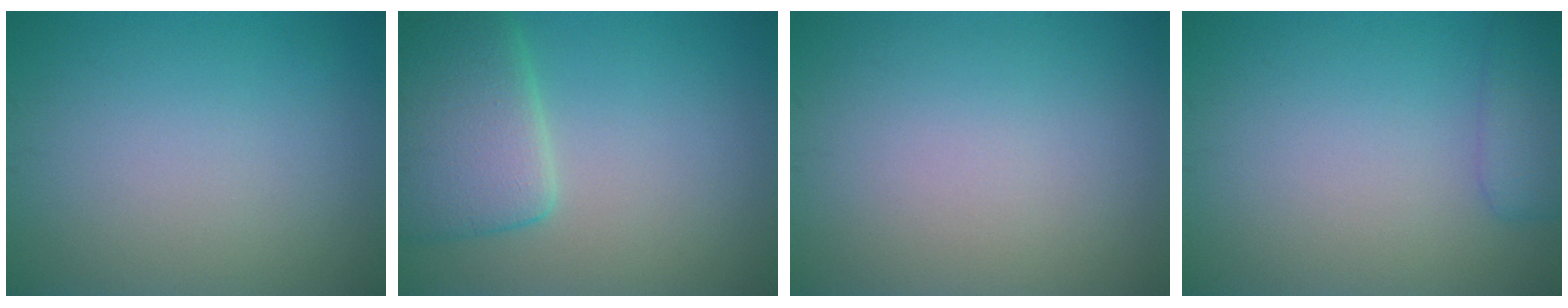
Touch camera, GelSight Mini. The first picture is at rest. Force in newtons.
{"total": 6.2, "press": 6.2, "slide": 0.4}
{"total": 0.0}
{"total": 2.5, "press": 2.5, "slide": 0.2}